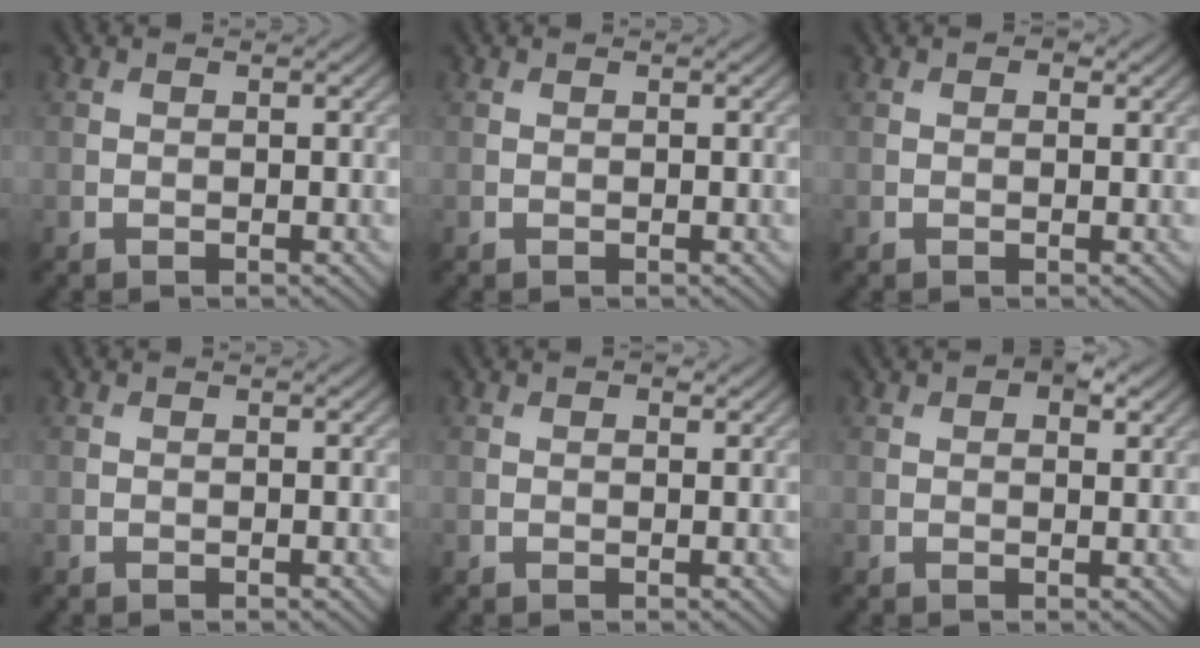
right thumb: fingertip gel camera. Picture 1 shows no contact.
{"total": 0.0}
{"total": 0.9, "force": [0.4, 0.5, 0.5], "torque": [-0.005, -0.002, 0.003]}
{"total": 0.0}
{"total": 1.2, "force": [0.8, 0.5, 0.8], "torque": [-0.011, -0.001, 0.012]}
{"total": 4.0, "force": [2.3, 1.8, 2.7], "torque": [-0.046, 0.003, 0.036]}